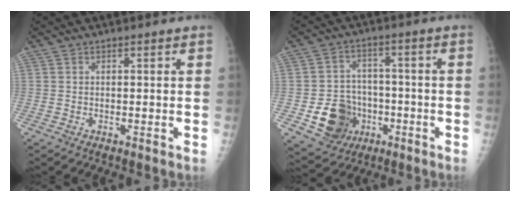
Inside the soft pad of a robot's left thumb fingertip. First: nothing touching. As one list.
[{"total": 12.2, "force": [-4.1, 10.2, 5.1], "torque": [-0.047, 0.023, -0.057]}]